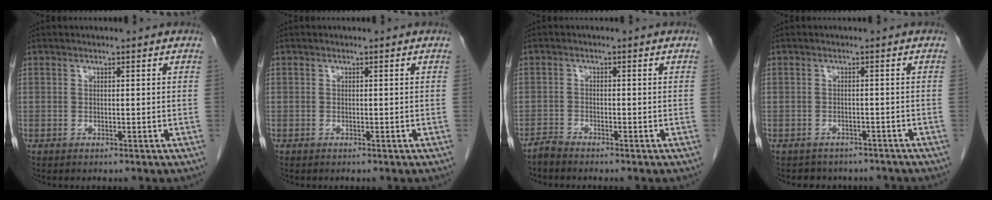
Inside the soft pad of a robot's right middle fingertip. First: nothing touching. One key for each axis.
{"total": 0.0}
{"total": 1.6, "fx": -1.6, "fy": 0.0, "fz": 0.2, "tx": -0.007, "ty": -0.004, "tz": -0.031}
{"total": 5.7, "fx": -4.9, "fy": 2.8, "fz": 0.5, "tx": -0.008, "ty": 0.006, "tz": -0.053}